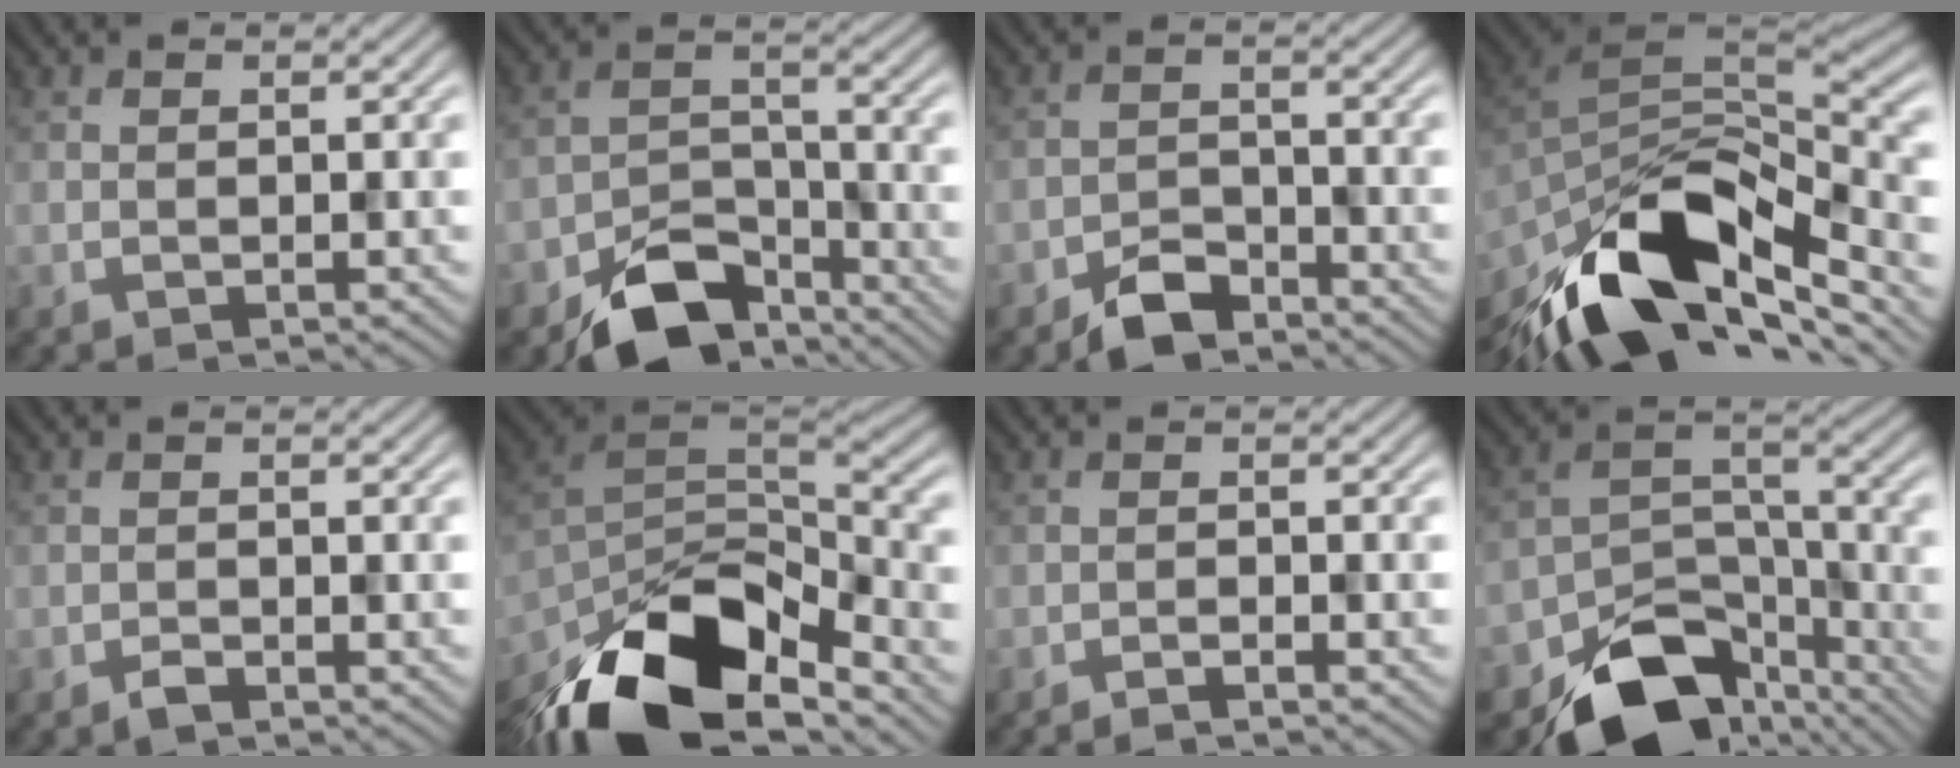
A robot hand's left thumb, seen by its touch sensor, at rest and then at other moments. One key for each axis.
{"total": 9.7, "fx": -7.0, "fy": 4.8, "fz": 4.7, "tx": -0.074, "ty": -0.011, "tz": -0.127}
{"total": 4.7, "fx": -3.6, "fy": 2.1, "fz": 2.0, "tx": -0.031, "ty": 0.000, "tz": -0.076}
{"total": 16.4, "fx": -9.5, "fy": 7.8, "fz": 10.9, "tx": -0.238, "ty": -0.007, "tz": -0.173}
{"total": 1.2, "fx": -1.0, "fy": 0.3, "fz": 0.5, "tx": -0.010, "ty": 0.001, "tz": -0.019}
{"total": 17.4, "fx": -11.6, "fy": 7.6, "fz": 10.5, "tx": -0.238, "ty": -0.034, "tz": -0.202}
{"total": 1.5, "fx": -1.3, "fy": 0.1, "fz": 0.7, "tx": -0.011, "ty": 0.003, "tz": -0.026}
{"total": 13.3, "fx": -9.6, "fy": 6.8, "fz": 6.2, "tx": -0.105, "ty": -0.017, "tz": -0.159}